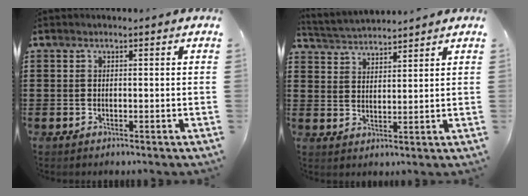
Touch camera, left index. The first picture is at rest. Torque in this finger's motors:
{"motor_torque": [-0.92, 1.21, 0.03, 0.01]}